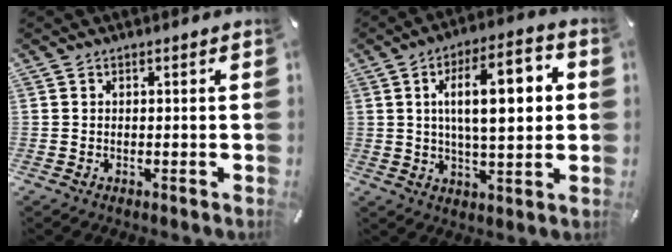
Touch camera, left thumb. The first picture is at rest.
{"total": 15.7, "force": [3.1, 6.2, 14.1], "torque": [-0.226, 0.005, 0.044]}